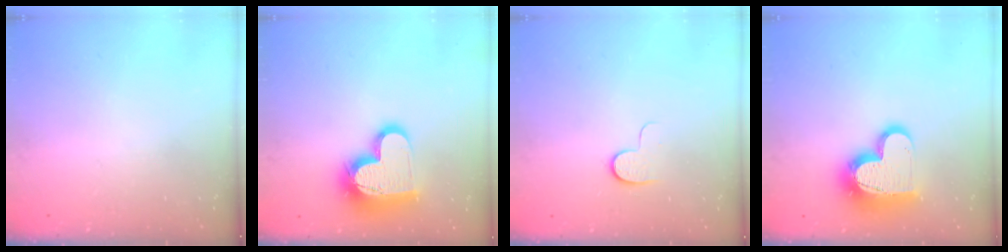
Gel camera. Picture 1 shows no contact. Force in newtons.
{"total": 18.9, "press": 18.9, "slide": 1.4}
{"total": 6.0, "press": 6.0, "slide": 0.6}
{"total": 15.8, "press": 15.8, "slide": 1.2}